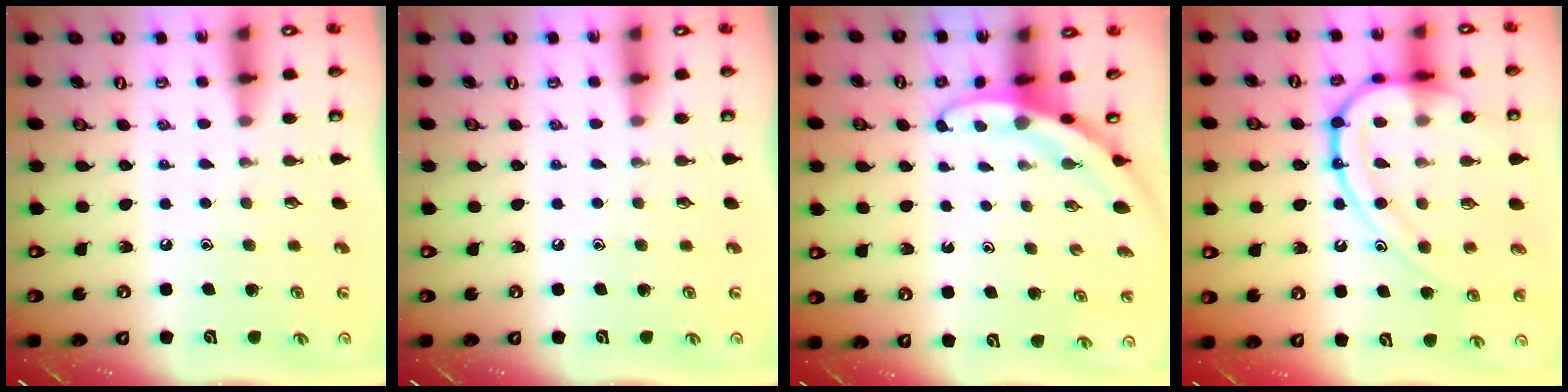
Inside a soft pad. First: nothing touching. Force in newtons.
{"total": 0.0}
{"total": 2.9, "press": 2.9, "slide": 0.2}
{"total": 19.1, "press": 19.1, "slide": 1.6}